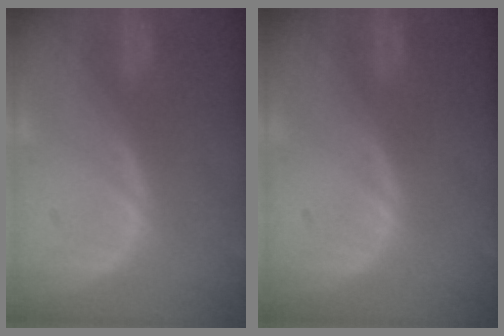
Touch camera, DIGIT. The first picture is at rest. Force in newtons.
{"total": 0.0}